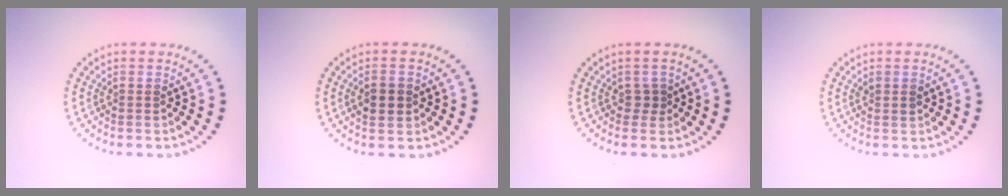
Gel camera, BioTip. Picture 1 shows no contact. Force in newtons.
{"total": 2.5, "press": 2.4, "slide": 0.3}
{"total": 1.0, "press": 0.9, "slide": 0.4}
{"total": 0.8, "press": 0.8, "slide": 0.2}